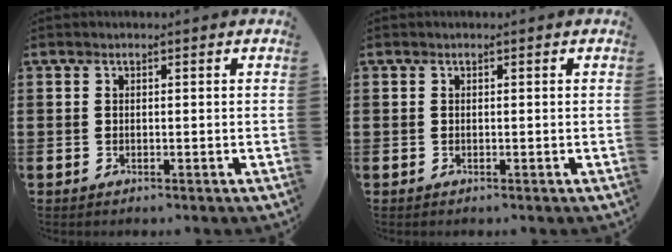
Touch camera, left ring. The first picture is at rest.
{"total": 0.0}